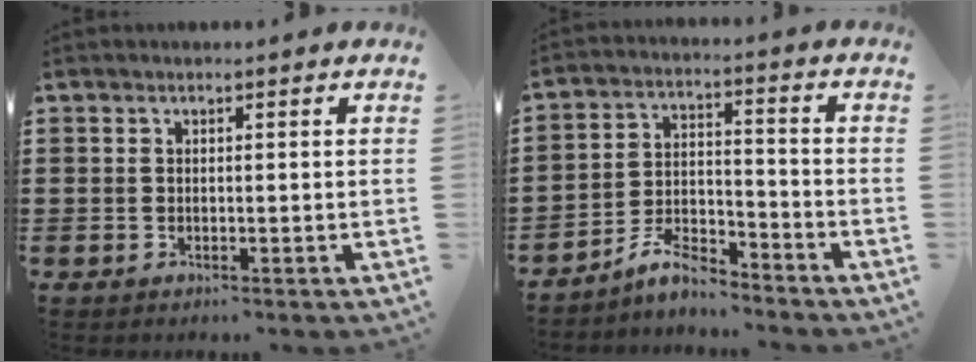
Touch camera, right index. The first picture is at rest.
{"total": 6.5, "force": [-5.8, 1.5, 2.4], "torque": [-0.052, 0.009, -0.112]}